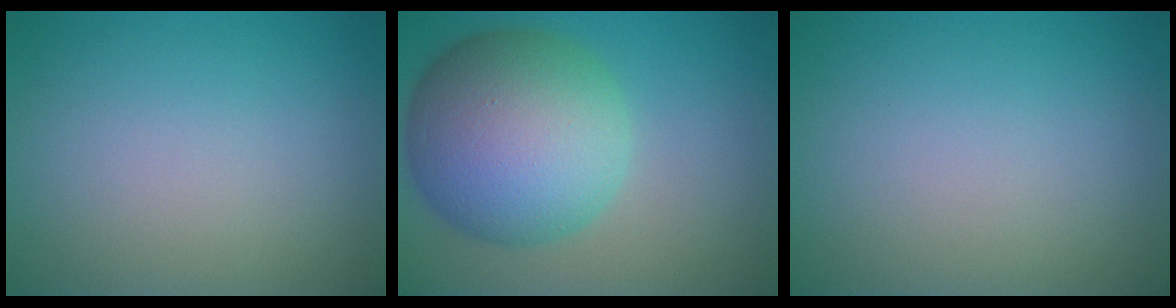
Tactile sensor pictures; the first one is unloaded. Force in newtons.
{"total": 11.9, "press": 11.9, "slide": 0.2}
{"total": 0.0}